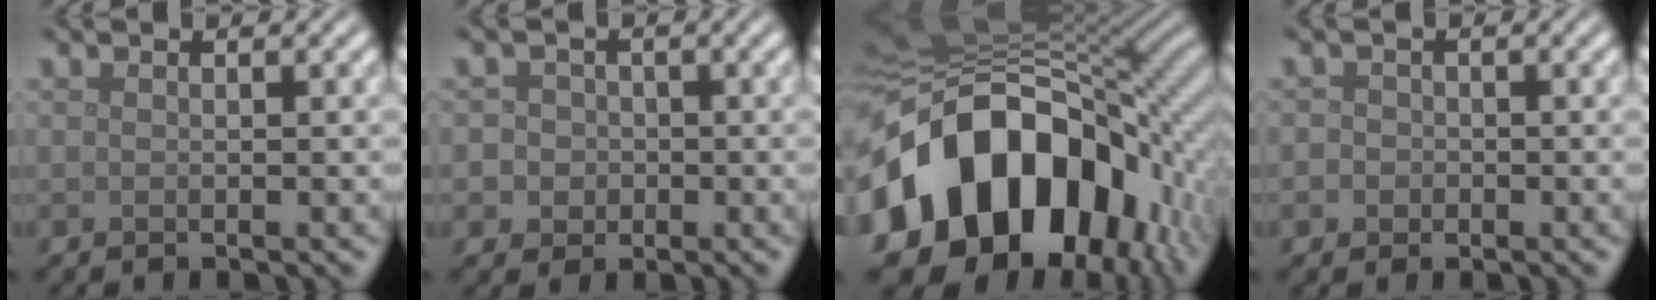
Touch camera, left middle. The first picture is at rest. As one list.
[{"total": 4.2, "force": [-0.8, 4.0, 1.1], "torque": [0.003, 0.015, -0.036]}, {"total": 18.9, "force": [-5.6, 13.8, 11.6], "torque": [-0.222, -0.013, -0.085]}, {"total": 1.8, "force": [-0.4, 1.7, 0.6], "torque": [0.000, 0.009, -0.019]}]